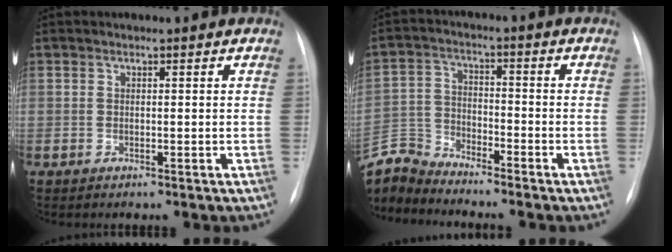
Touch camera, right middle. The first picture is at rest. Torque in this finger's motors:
{"motor_torque": [0.05, -0.05, 0.01, 0.01]}